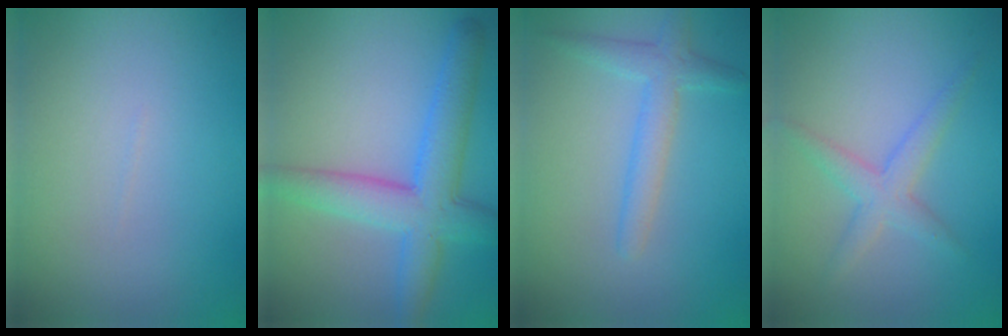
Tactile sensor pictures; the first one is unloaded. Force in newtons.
{"total": 6.0, "press": 6.0, "slide": 0.2}
{"total": 2.8, "press": 2.7, "slide": 0.2}
{"total": 2.6, "press": 2.6, "slide": 0.1}